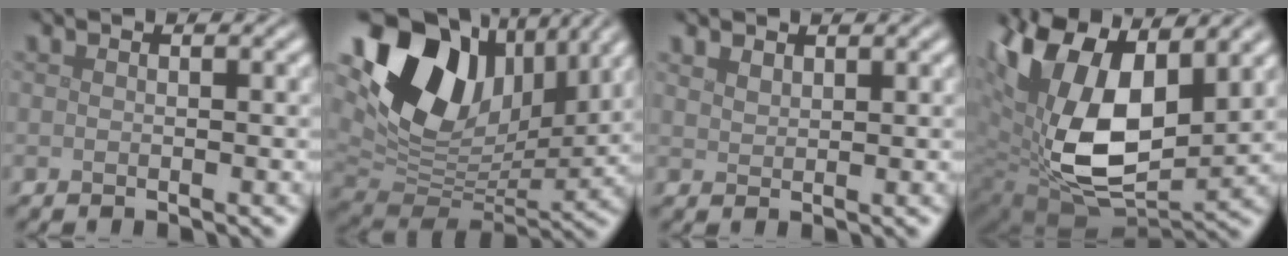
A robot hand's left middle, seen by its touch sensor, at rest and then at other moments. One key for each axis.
{"total": 15.0, "fx": 6.2, "fy": 9.9, "fz": 9.4, "tx": -0.183, "ty": 0.020, "tz": 0.114}
{"total": 1.3, "fx": 1.2, "fy": 0.5, "fz": 0.4, "tx": -0.013, "ty": 0.001, "tz": 0.028}
{"total": 15.3, "fx": 4.6, "fy": 8.7, "fz": 11.7, "tx": -0.236, "ty": -0.009, "tz": 0.093}